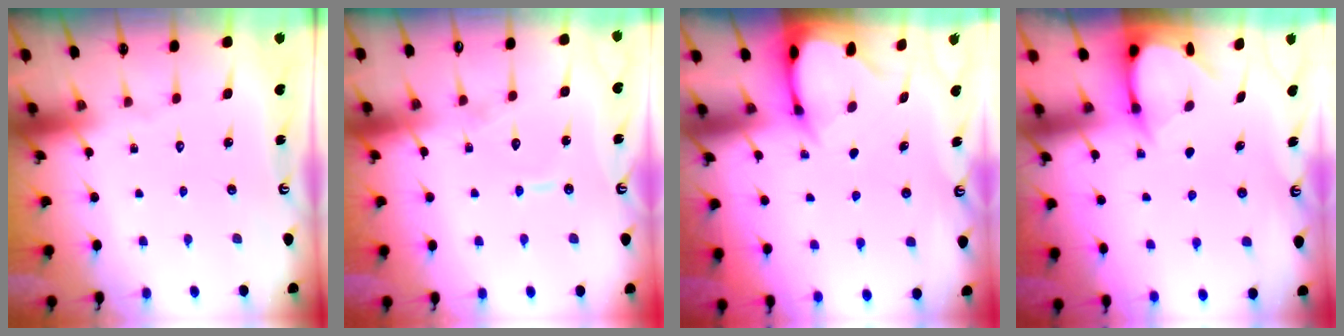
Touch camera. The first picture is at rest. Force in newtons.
{"total": 6.8, "press": 6.7, "slide": 0.5}
{"total": 3.2, "press": 3.2, "slide": 0.3}
{"total": 3.8, "press": 3.8, "slide": 0.3}